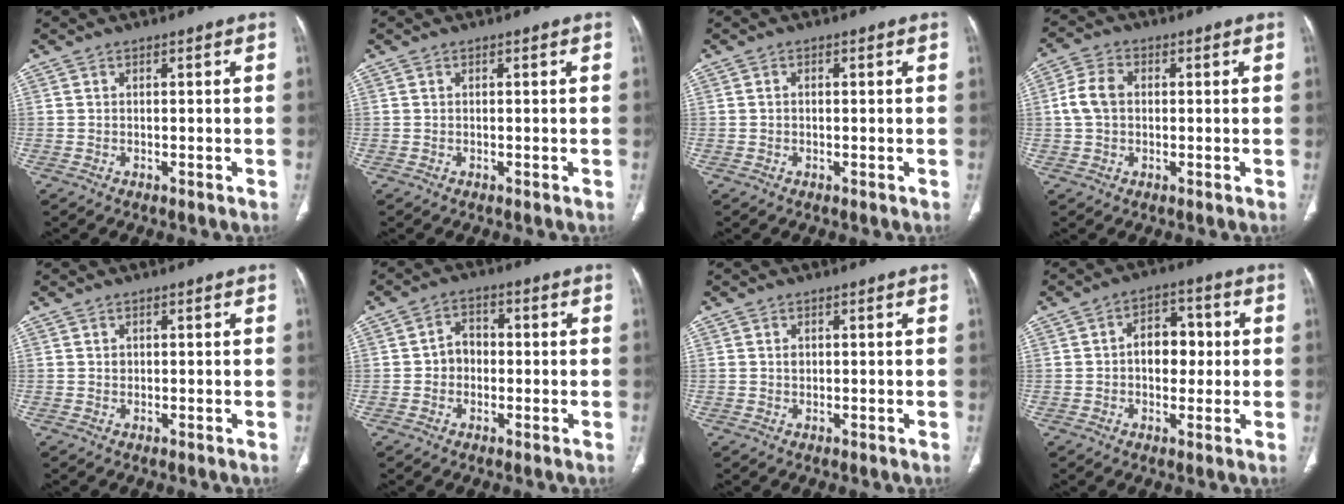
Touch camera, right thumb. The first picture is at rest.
{"total": 0.0}
{"total": 0.6, "force": [0.0, 0.4, 0.4], "torque": [-0.009, 0.002, -0.001]}
{"total": 5.8, "force": [0.4, 4.2, 3.9], "torque": [-0.084, 0.016, 0.003]}
{"total": 0.7, "force": [0.1, 0.6, 0.2], "torque": [-0.001, 0.001, 0.004]}
{"total": 4.7, "force": [-0.3, 3.9, 2.6], "torque": [-0.023, 0.018, -0.014]}
{"total": 1.0, "force": [0.2, 0.8, 0.6], "torque": [-0.007, 0.000, 0.006]}
{"total": 8.1, "force": [0.3, 5.6, 5.9], "torque": [-0.054, 0.019, 0.001]}